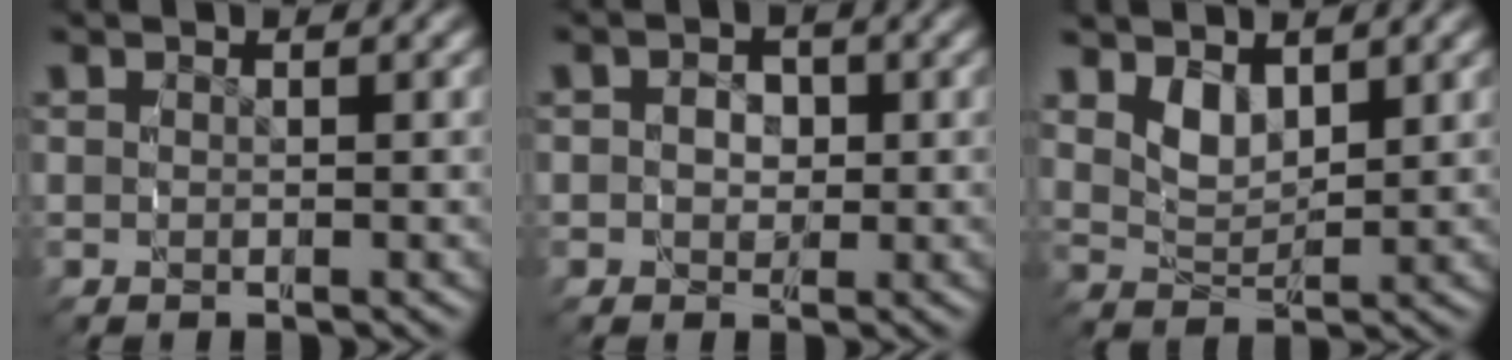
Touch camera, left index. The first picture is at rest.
{"total": 2.8, "force": [-0.4, 2.5, 1.3], "torque": [-0.033, -0.014, -0.005]}
{"total": 3.3, "force": [1.5, 2.0, 2.1], "torque": [-0.049, -0.010, 0.026]}